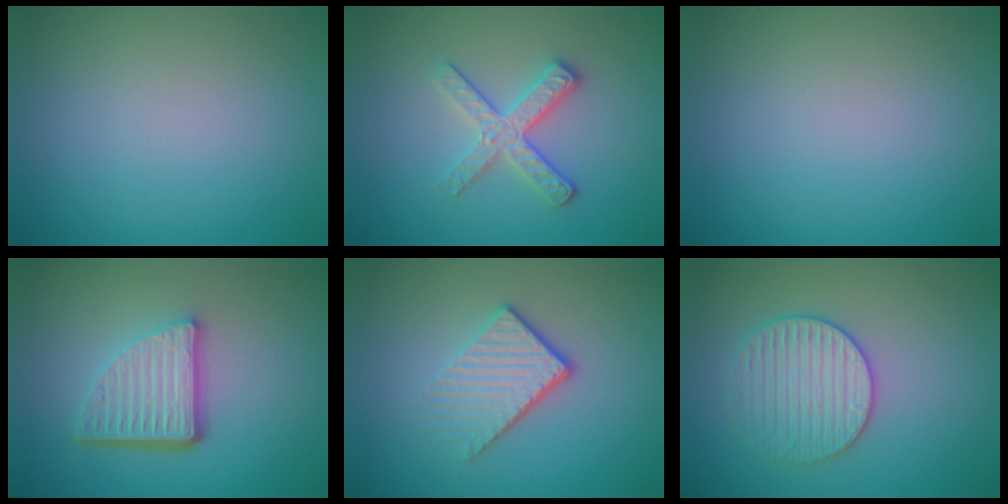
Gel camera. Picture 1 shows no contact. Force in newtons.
{"total": 3.2, "press": 2.8, "slide": 1.5}
{"total": 0.0}
{"total": 5.7, "press": 3.8, "slide": 4.2}
{"total": 3.9, "press": 2.7, "slide": 2.9}
{"total": 3.2, "press": 3.2, "slide": 0.3}